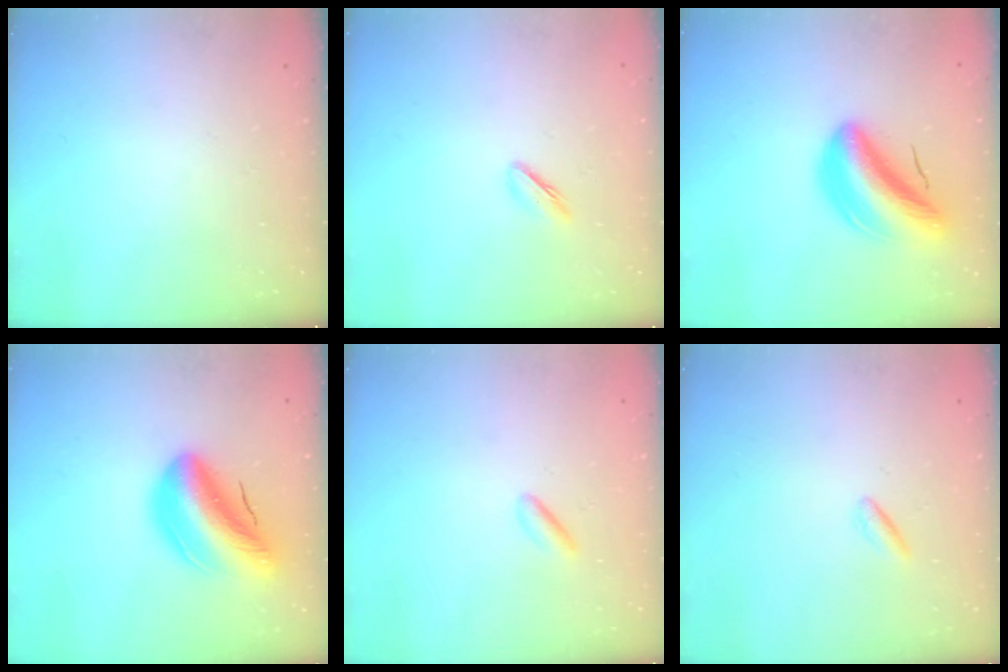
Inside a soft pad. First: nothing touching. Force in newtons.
{"total": 3.5, "press": 3.3, "slide": 1.0}
{"total": 10.6, "press": 10.1, "slide": 3.1}
{"total": 14.8, "press": 14.2, "slide": 4.0}
{"total": 1.4, "press": 1.2, "slide": 0.7}
{"total": 0.7, "press": 0.4, "slide": 0.5}